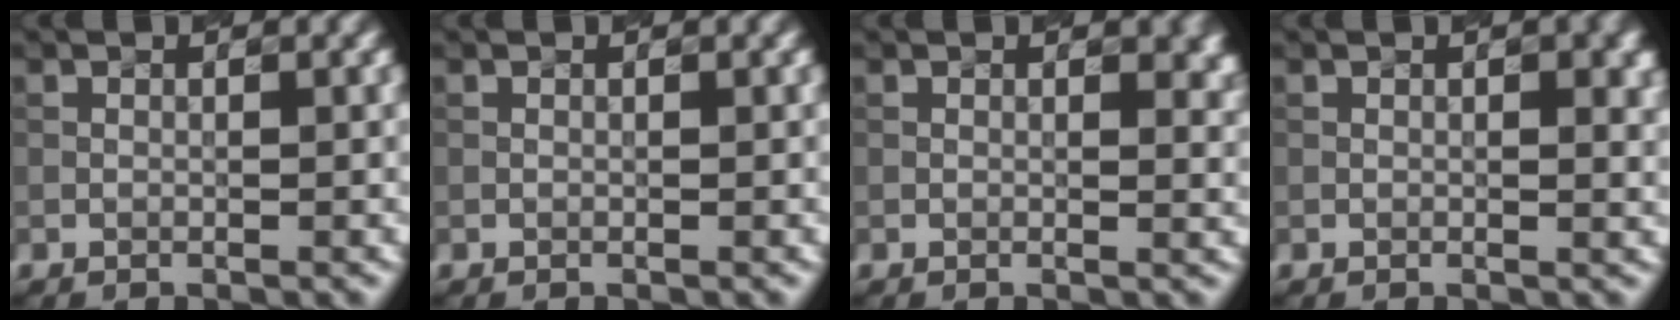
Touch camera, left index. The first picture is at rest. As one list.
[{"total": 0.0}, {"total": 3.1, "force": [1.3, 1.5, 2.3], "torque": [-0.014, 0.006, 0.015]}, {"total": 2.6, "force": [0.6, 1.0, 2.3], "torque": [-0.020, 0.005, 0.013]}]